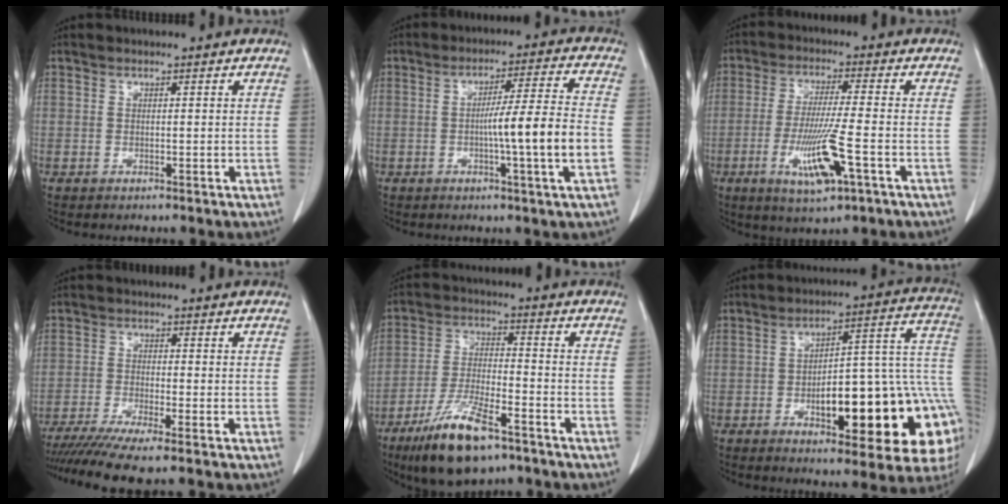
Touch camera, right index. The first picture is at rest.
{"total": 10.3, "force": [-2.2, -1.0, 10.0], "torque": [-0.158, 0.002, -0.037]}
{"total": 10.1, "force": [-3.8, 0.4, 9.4], "torque": [-0.182, -0.018, -0.066]}
{"total": 8.3, "force": [-6.9, -1.1, 4.6], "torque": [-0.070, -0.020, -0.113]}
{"total": 12.4, "force": [-8.1, 3.1, 8.9], "torque": [-0.177, -0.021, -0.143]}
{"total": 23.2, "force": [-5.8, 6.3, 21.6], "torque": [-0.191, 0.033, -0.064]}